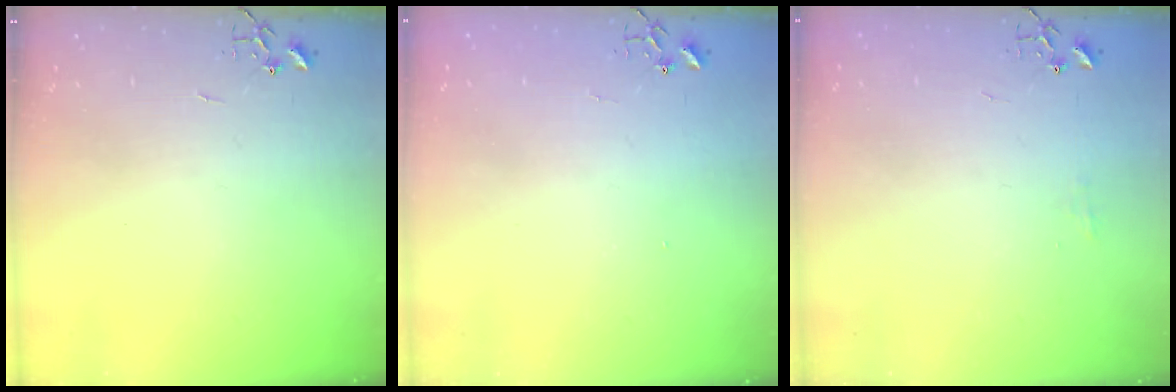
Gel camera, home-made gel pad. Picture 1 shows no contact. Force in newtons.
{"total": 1.3, "press": 1.2, "slide": 0.1}
{"total": 4.5, "press": 4.4, "slide": 0.7}